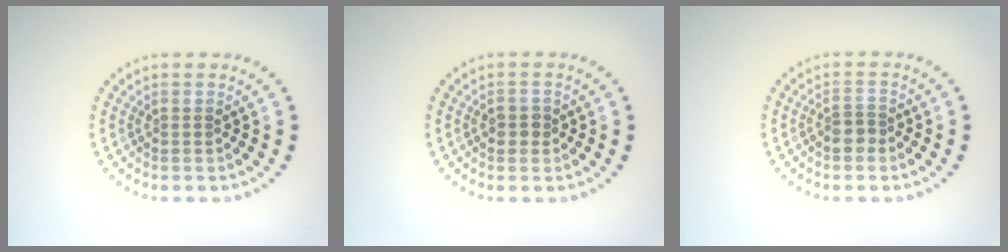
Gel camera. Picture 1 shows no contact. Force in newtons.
{"total": 1.5, "press": 1.5, "slide": 0.3}
{"total": 1.7, "press": 1.5, "slide": 0.8}